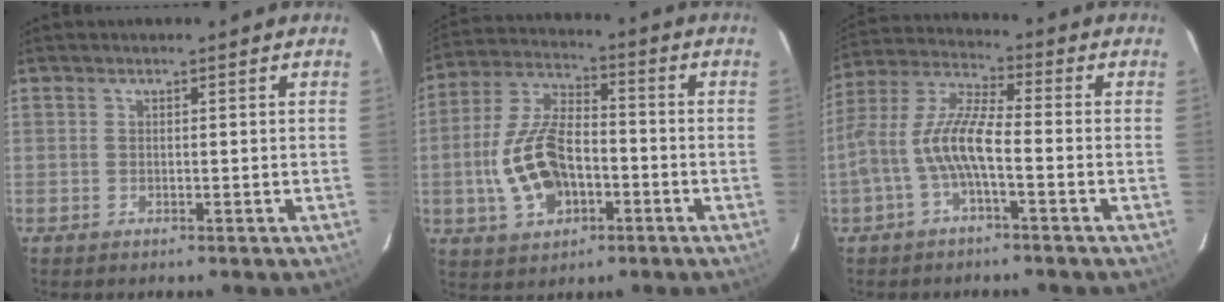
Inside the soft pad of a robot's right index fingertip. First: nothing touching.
{"total": 14.4, "force": [-3.6, 8.1, 11.3], "torque": [-0.242, 0.011, -0.058]}
{"total": 9.7, "force": [-2.8, 2.3, 9.0], "torque": [-0.202, 0.012, -0.052]}